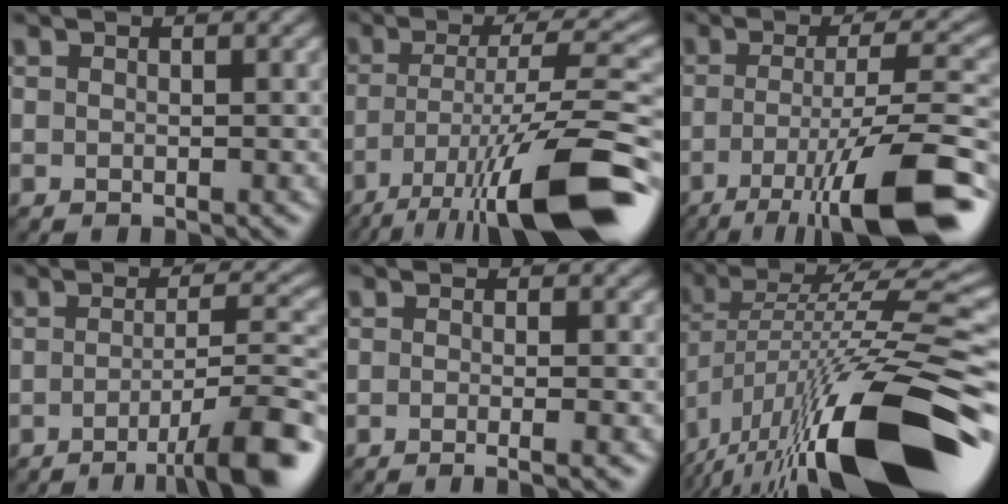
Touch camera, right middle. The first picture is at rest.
{"total": 13.5, "force": [-7.4, 3.0, 10.9], "torque": [-0.185, 0.000, -0.127]}
{"total": 12.0, "force": [-5.8, 2.7, 10.1], "torque": [-0.153, -0.007, -0.098]}
{"total": 8.3, "force": [-4.2, 1.7, 7.0], "torque": [-0.084, 0.006, -0.067]}
{"total": 3.0, "force": [-0.9, 1.2, 2.6], "torque": [-0.009, -0.005, -0.030]}
{"total": 17.5, "force": [-7.8, 4.8, 14.9], "torque": [-0.257, 0.022, -0.147]}